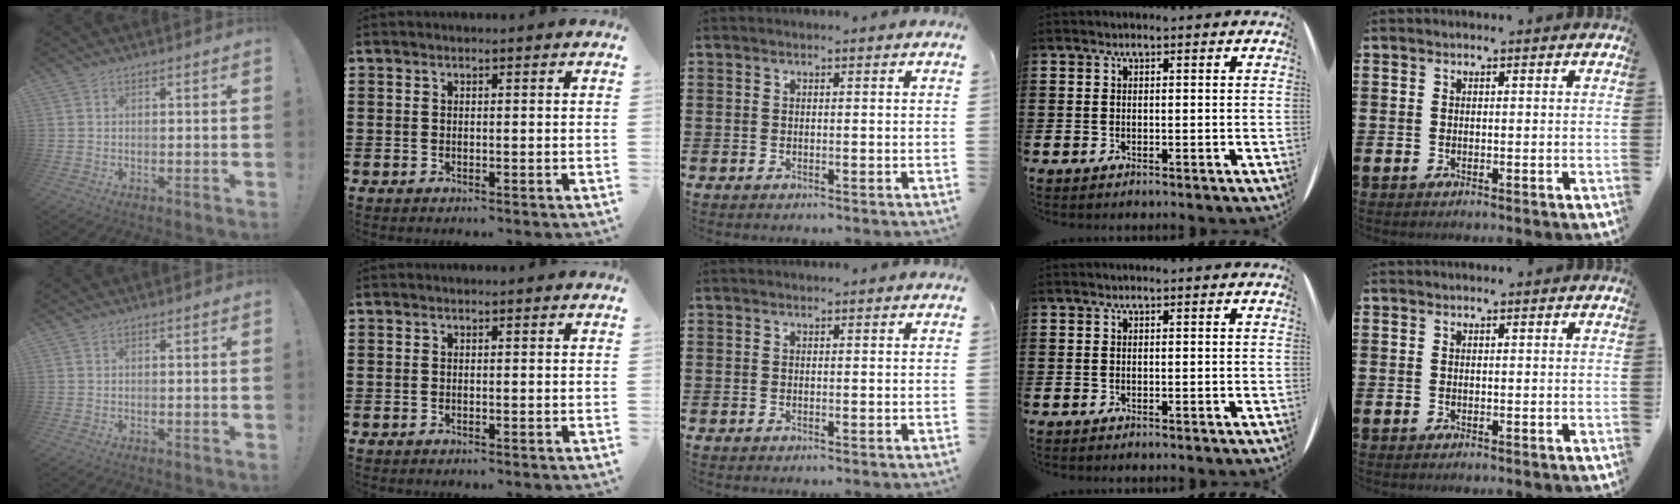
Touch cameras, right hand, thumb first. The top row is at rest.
{}